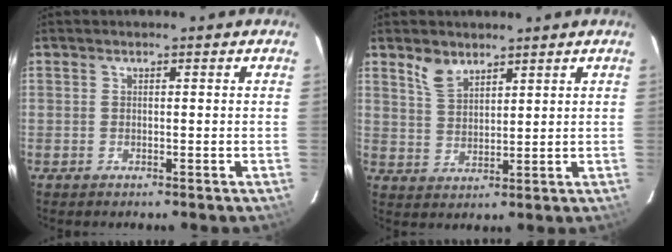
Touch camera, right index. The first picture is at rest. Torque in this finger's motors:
{"motor_torque": [0.15, 0.15, 0.03, 0.04]}